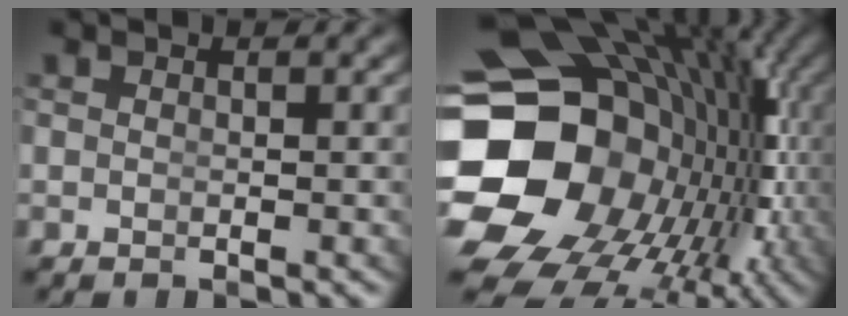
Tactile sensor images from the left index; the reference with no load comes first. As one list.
[{"total": 27.7, "force": [-1.1, 19.8, 19.3], "torque": [-0.335, -0.058, -0.008]}]